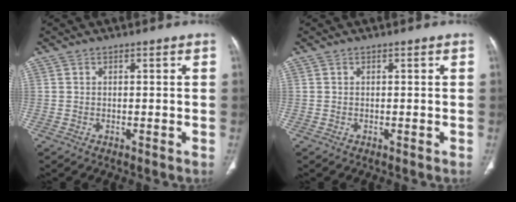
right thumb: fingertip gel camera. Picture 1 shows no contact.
{"total": 0.0}